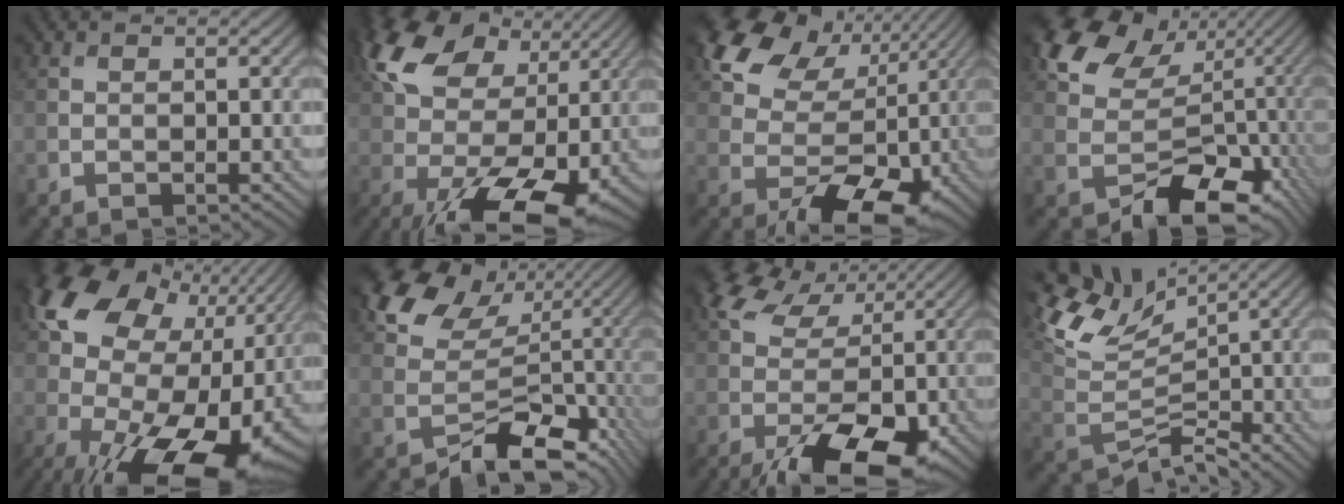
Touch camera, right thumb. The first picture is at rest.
{"total": 17.6, "force": [2.4, 10.3, 14.0], "torque": [-0.262, 0.011, 0.052]}
{"total": 15.2, "force": [1.8, 10.6, 10.7], "torque": [-0.165, -0.002, 0.063]}
{"total": 12.1, "force": [0.9, 8.8, 8.2], "torque": [-0.143, -0.013, 0.045]}
{"total": 20.6, "force": [0.9, 13.7, 15.3], "torque": [-0.268, -0.022, 0.032]}
{"total": 10.1, "force": [-0.4, 7.5, 6.8], "torque": [-0.110, -0.017, 0.015]}
{"total": 13.7, "force": [-3.1, 8.1, 10.6], "torque": [-0.193, -0.031, -0.022]}
{"total": 6.4, "force": [2.3, 4.0, 4.5], "torque": [-0.087, -0.001, 0.039]}